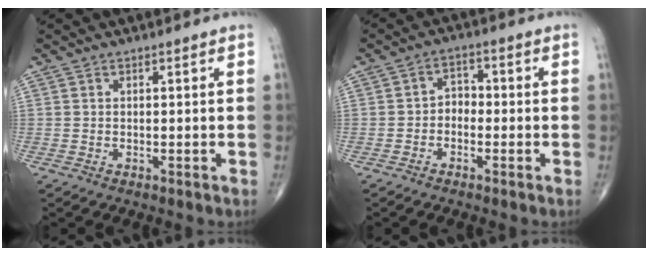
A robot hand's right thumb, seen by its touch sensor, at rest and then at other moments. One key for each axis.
{"total": 3.3, "fx": -1.0, "fy": 2.5, "fz": 1.9, "tx": -0.012, "ty": 0.021, "tz": -0.030}